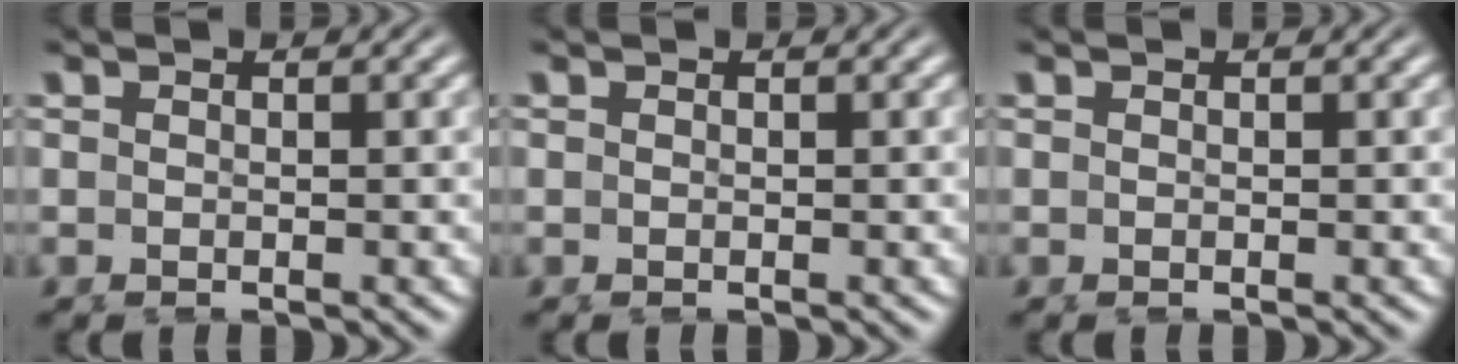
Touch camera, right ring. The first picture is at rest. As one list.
[{"total": 0.0}, {"total": 0.0}]